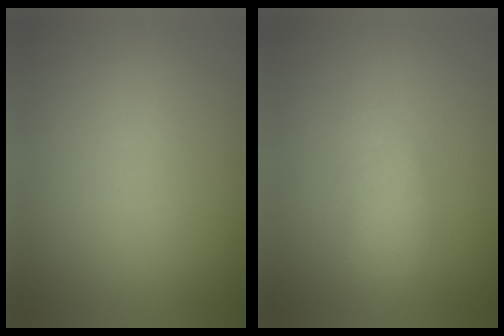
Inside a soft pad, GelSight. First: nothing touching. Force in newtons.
{"total": 3.9}